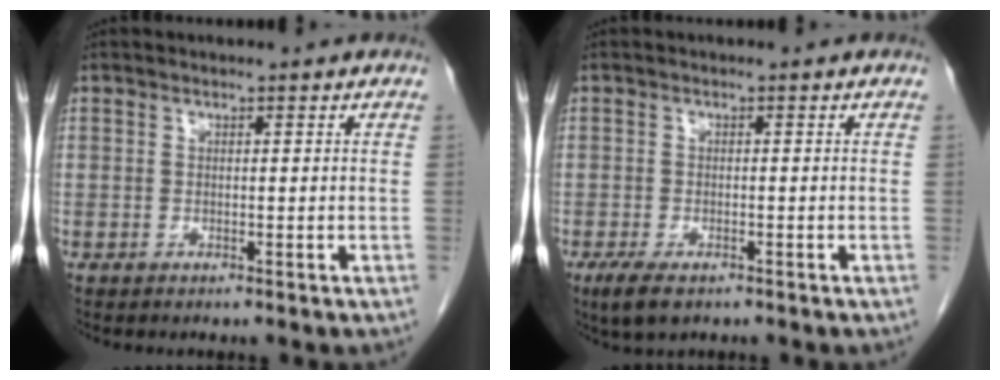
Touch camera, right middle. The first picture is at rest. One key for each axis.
{"total": 4.0, "fx": -2.5, "fy": 1.5, "fz": 2.7, "tx": -0.059, "ty": -0.009, "tz": -0.040}